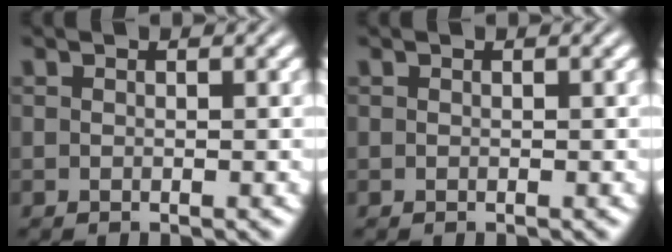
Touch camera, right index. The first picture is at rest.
{"total": 0.0}